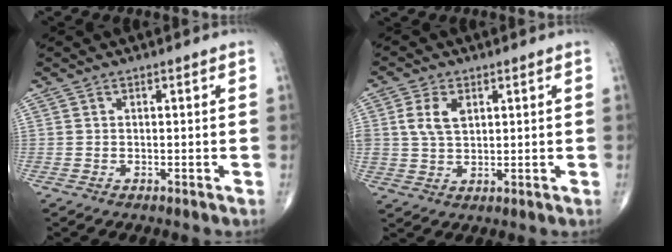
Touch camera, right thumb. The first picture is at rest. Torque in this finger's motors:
{"motor_torque": [-0.10, -0.14, 0.78, 0.23, 0.24]}